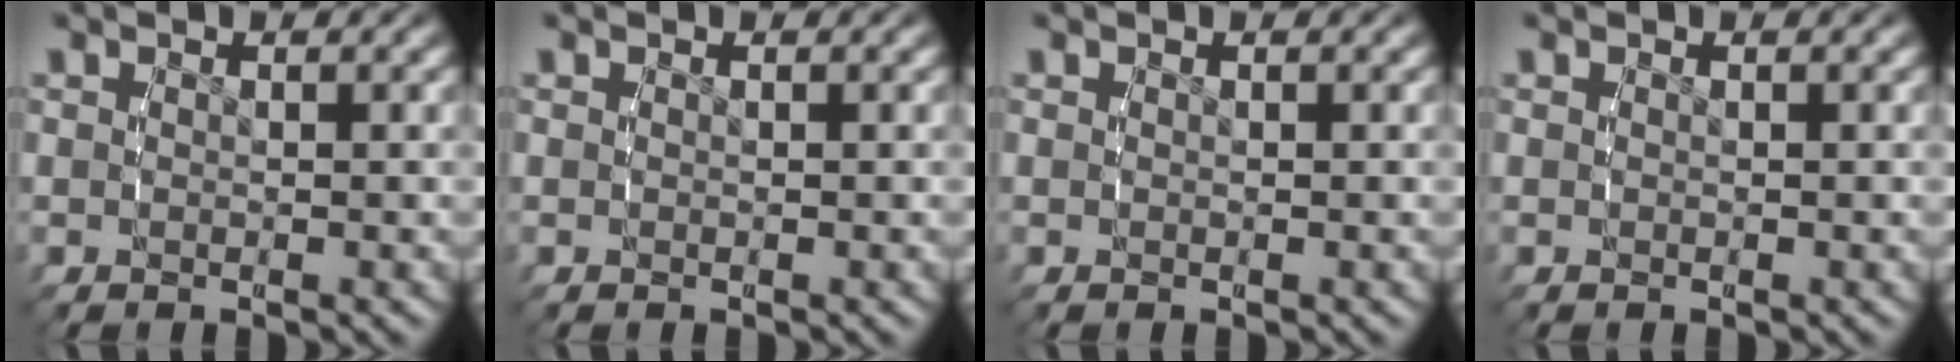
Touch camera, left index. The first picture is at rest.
{"total": 0.0}
{"total": 0.0}
{"total": 0.0}